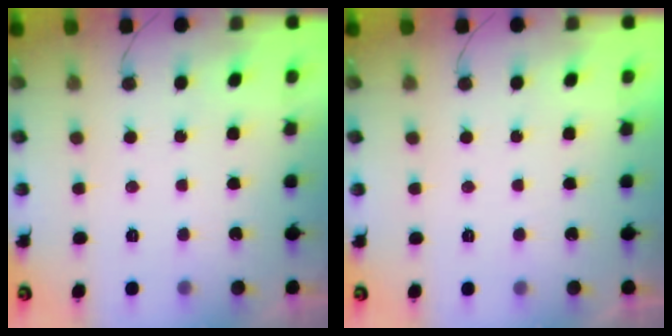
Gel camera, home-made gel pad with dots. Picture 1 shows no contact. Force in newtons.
{"total": 1.7, "press": 1.7, "slide": 0.1}